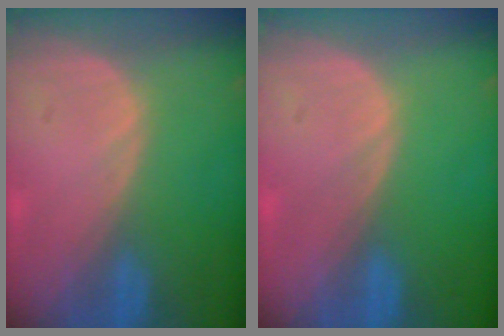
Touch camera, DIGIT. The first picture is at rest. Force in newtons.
{"total": 0.0}